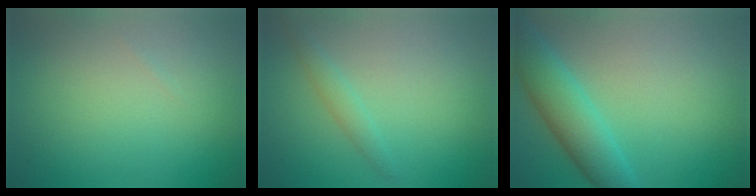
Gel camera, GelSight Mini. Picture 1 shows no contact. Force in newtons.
{"total": 1.4, "press": 1.4, "slide": 0.1}
{"total": 4.9, "press": 4.9, "slide": 0.0}